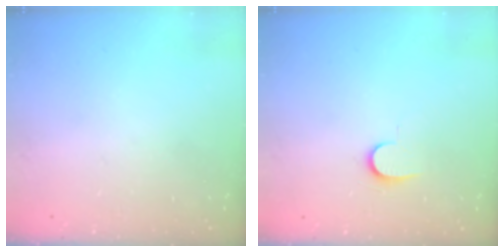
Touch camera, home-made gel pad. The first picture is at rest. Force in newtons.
{"total": 6.9, "press": 6.9, "slide": 0.8}